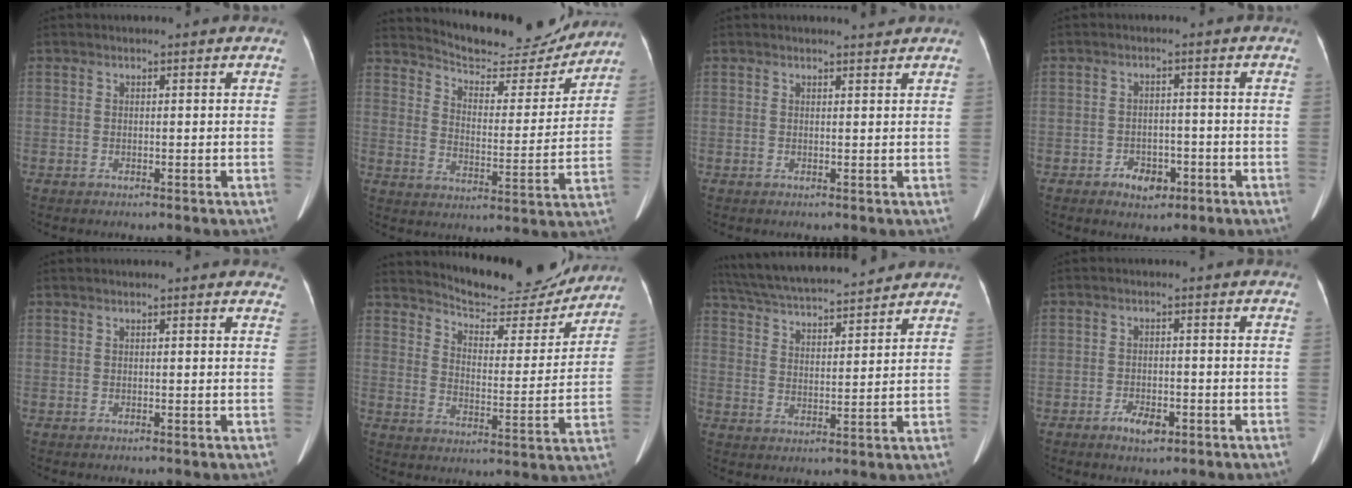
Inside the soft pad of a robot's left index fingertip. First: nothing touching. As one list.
[{"total": 16.0, "force": [15.3, 3.0, 3.7], "torque": [-0.052, -0.018, 0.208]}, {"total": 1.1, "force": [1.1, -0.2, 0.0], "torque": [-0.006, -0.008, 0.017]}, {"total": 3.9, "force": [-2.1, 2.6, 2.0], "torque": [-0.029, 0.005, -0.027]}, {"total": 4.8, "force": [4.4, 0.9, 1.6], "torque": [-0.008, 0.013, 0.033]}, {"total": 17.4, "force": [16.4, 3.4, 4.6], "torque": [-0.060, -0.022, 0.220]}, {"total": 17.8, "force": [16.2, 2.3, 7.0], "torque": [-0.130, 0.036, 0.257]}, {"total": 3.2, "force": [-1.9, 1.6, 2.1], "torque": [-0.039, 0.001, -0.028]}]